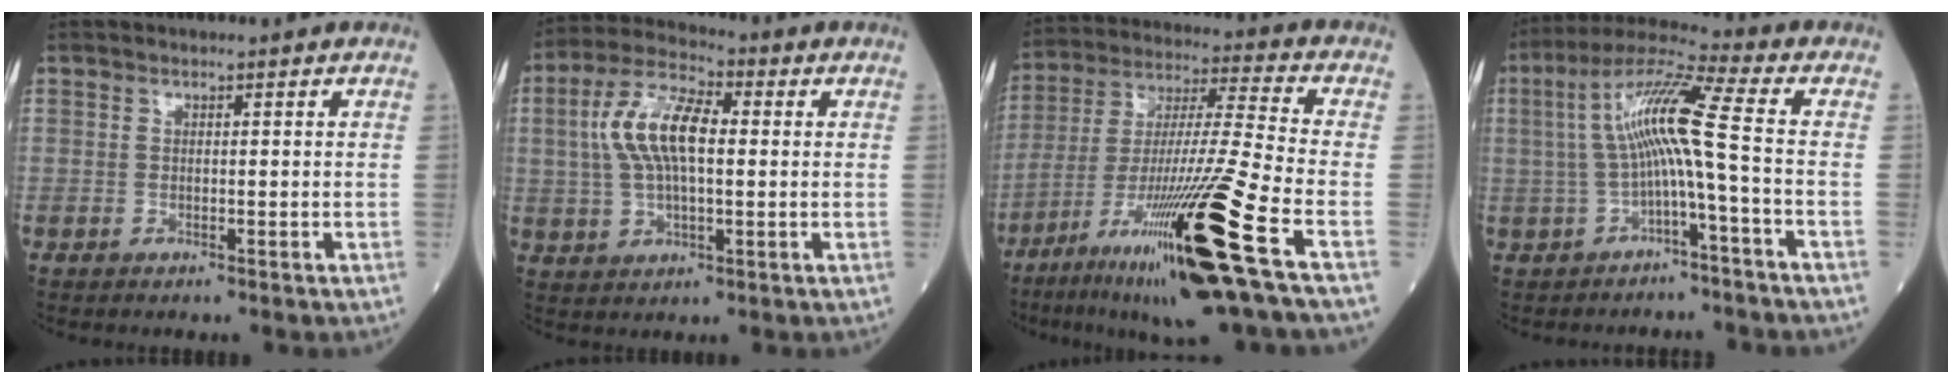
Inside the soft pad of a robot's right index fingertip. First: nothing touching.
{"total": 10.6, "force": [1.4, 4.1, 9.7], "torque": [-0.208, 0.022, 0.024]}
{"total": 24.5, "force": [-12.4, -1.2, 21.0], "torque": [-0.361, -0.044, -0.222]}
{"total": 9.6, "force": [-0.7, -0.8, 9.6], "torque": [-0.184, 0.035, -0.013]}